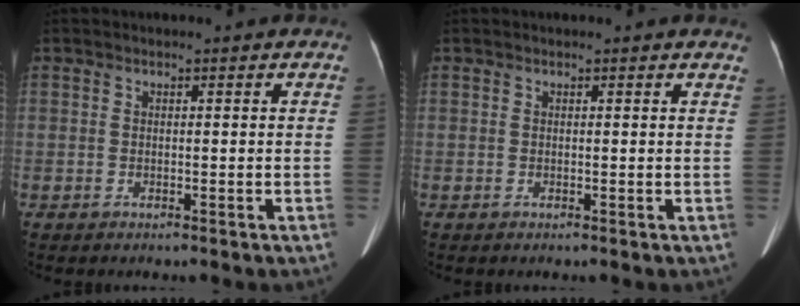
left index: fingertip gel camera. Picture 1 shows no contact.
{"total": 2.0, "force": [1.9, 0.4, 0.5], "torque": [-0.008, 0.001, 0.005]}